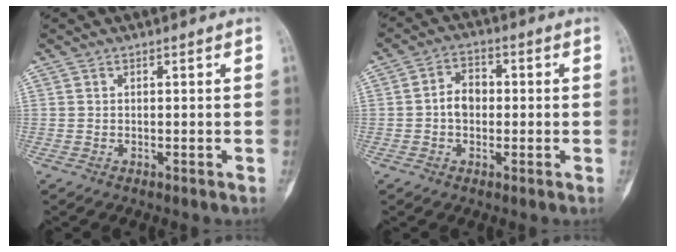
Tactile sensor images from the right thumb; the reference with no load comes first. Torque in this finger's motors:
{"motor_torque": [-0.20, 0.42, 0.69, -0.05, -0.02]}